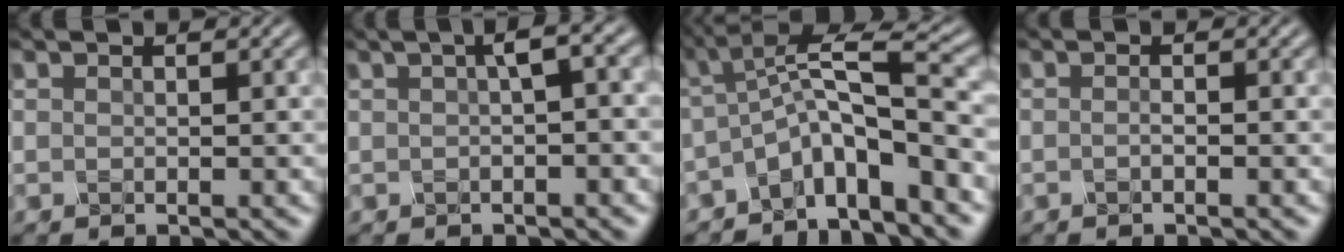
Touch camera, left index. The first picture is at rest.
{"total": 4.3, "force": [1.1, 1.4, 3.9], "torque": [-0.069, 0.020, 0.015]}
{"total": 6.2, "force": [-2.6, 1.5, 5.5], "torque": [-0.087, 0.009, -0.062]}
{"total": 0.9, "force": [-0.8, 0.0, 0.3], "torque": [-0.007, 0.001, -0.019]}